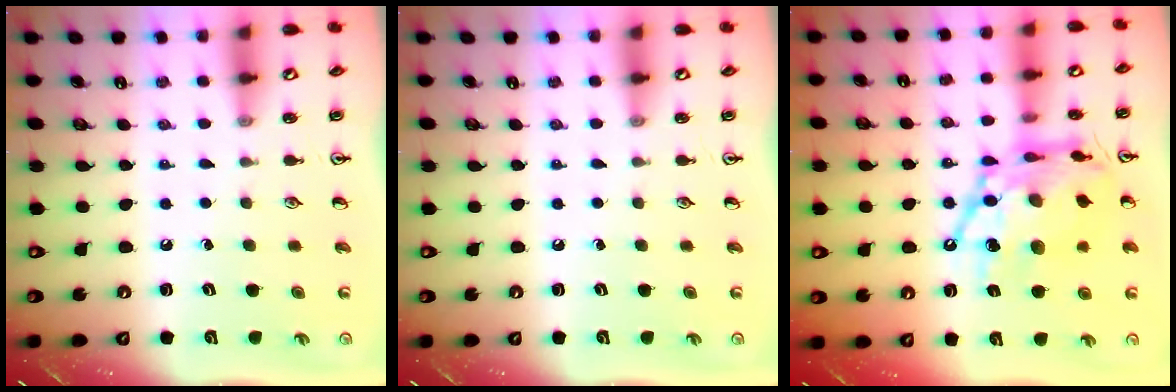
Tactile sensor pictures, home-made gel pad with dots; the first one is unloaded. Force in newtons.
{"total": 0.0}
{"total": 19.5, "press": 19.3, "slide": 2.2}